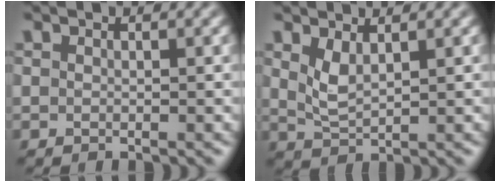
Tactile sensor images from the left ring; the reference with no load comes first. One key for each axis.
{"total": 2.2, "fx": 1.1, "fy": 0.7, "fz": 1.7, "tx": -0.044, "ty": -0.007, "tz": 0.028}